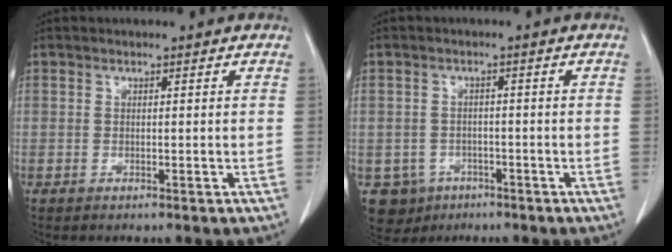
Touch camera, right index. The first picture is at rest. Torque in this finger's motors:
{"motor_torque": [-0.35, 0.07, -0.79, -0.21]}